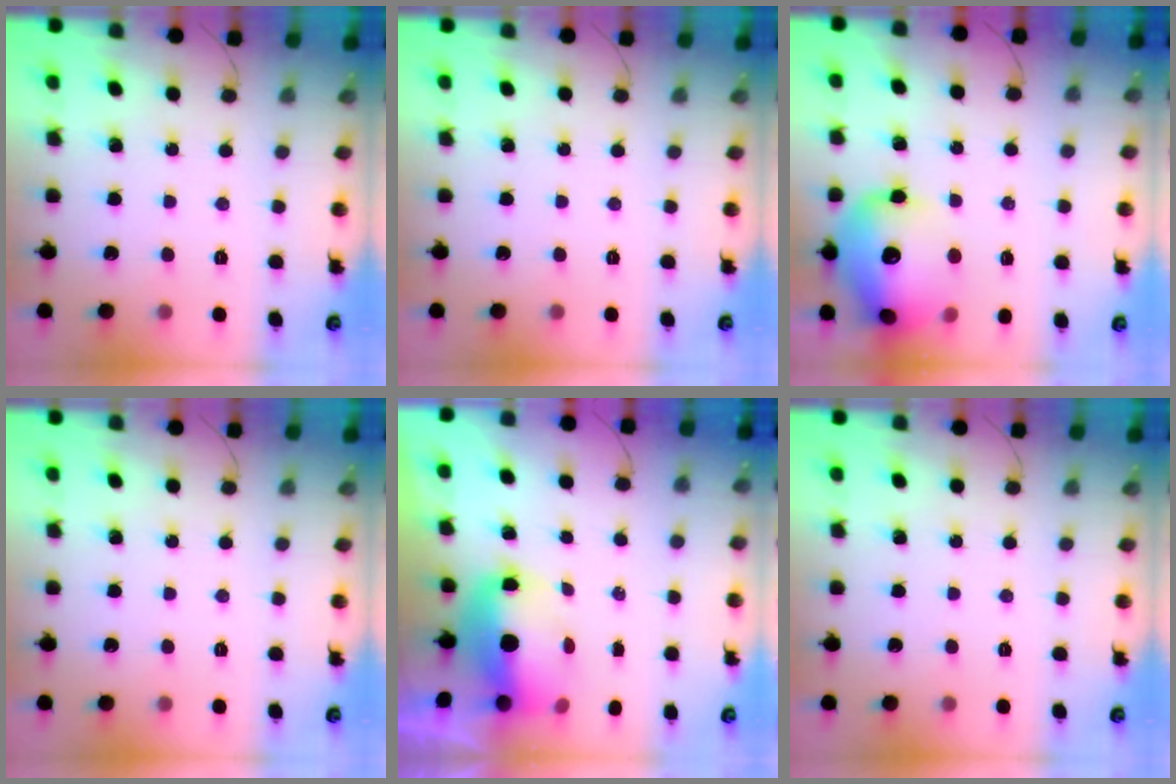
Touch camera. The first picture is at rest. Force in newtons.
{"total": 0.0}
{"total": 18.5, "press": 18.4, "slide": 2.3}
{"total": 0.0}
{"total": 7.8, "press": 7.7, "slide": 1.4}
{"total": 0.0}